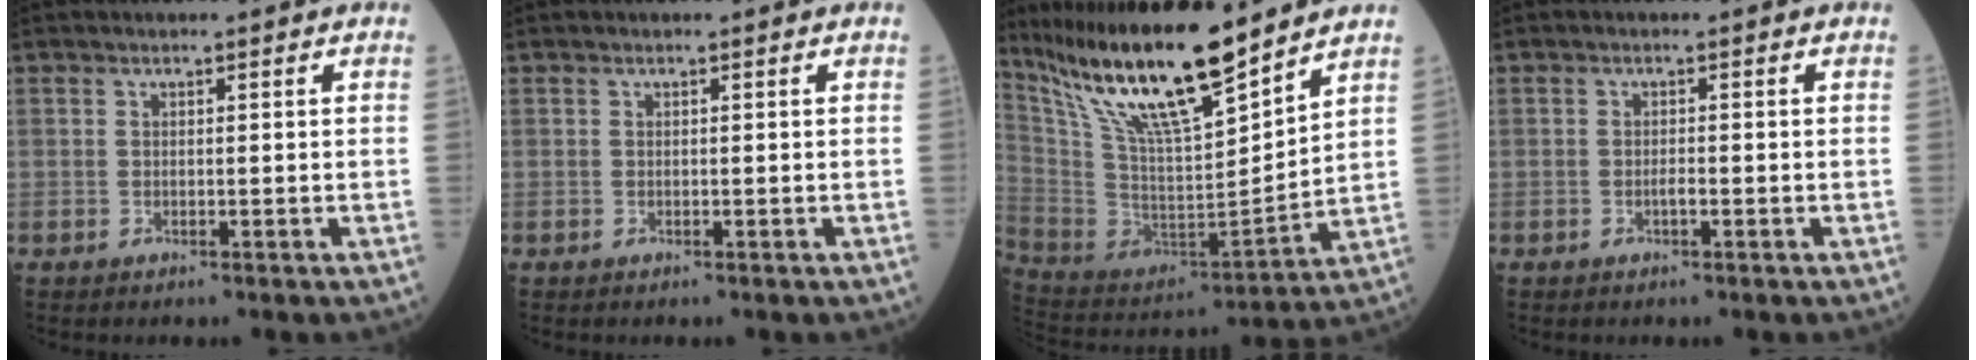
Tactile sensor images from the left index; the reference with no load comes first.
{"total": 0.0}
{"total": 19.7, "force": [15.0, 2.4, 12.5], "torque": [-0.230, -0.006, 0.283]}
{"total": 0.9, "force": [-0.4, 0.1, 0.8], "torque": [-0.017, 0.001, -0.008]}